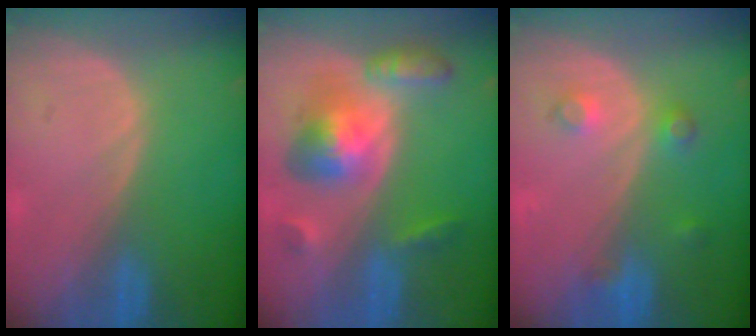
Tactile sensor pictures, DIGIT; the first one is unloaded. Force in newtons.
{"total": 8.2, "press": 8.2, "slide": 0.5}
{"total": 3.5, "press": 3.2, "slide": 1.3}